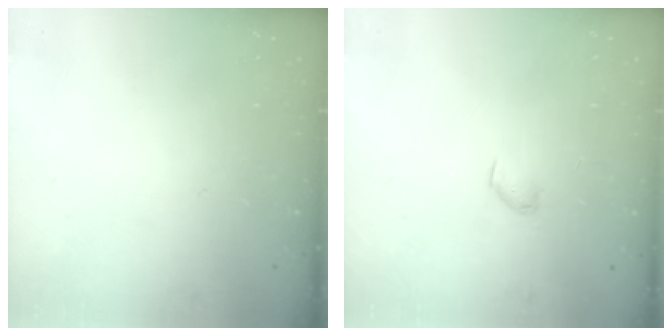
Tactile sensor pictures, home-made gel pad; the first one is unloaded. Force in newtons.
{"total": 2.8, "press": 2.8, "slide": 0.5}